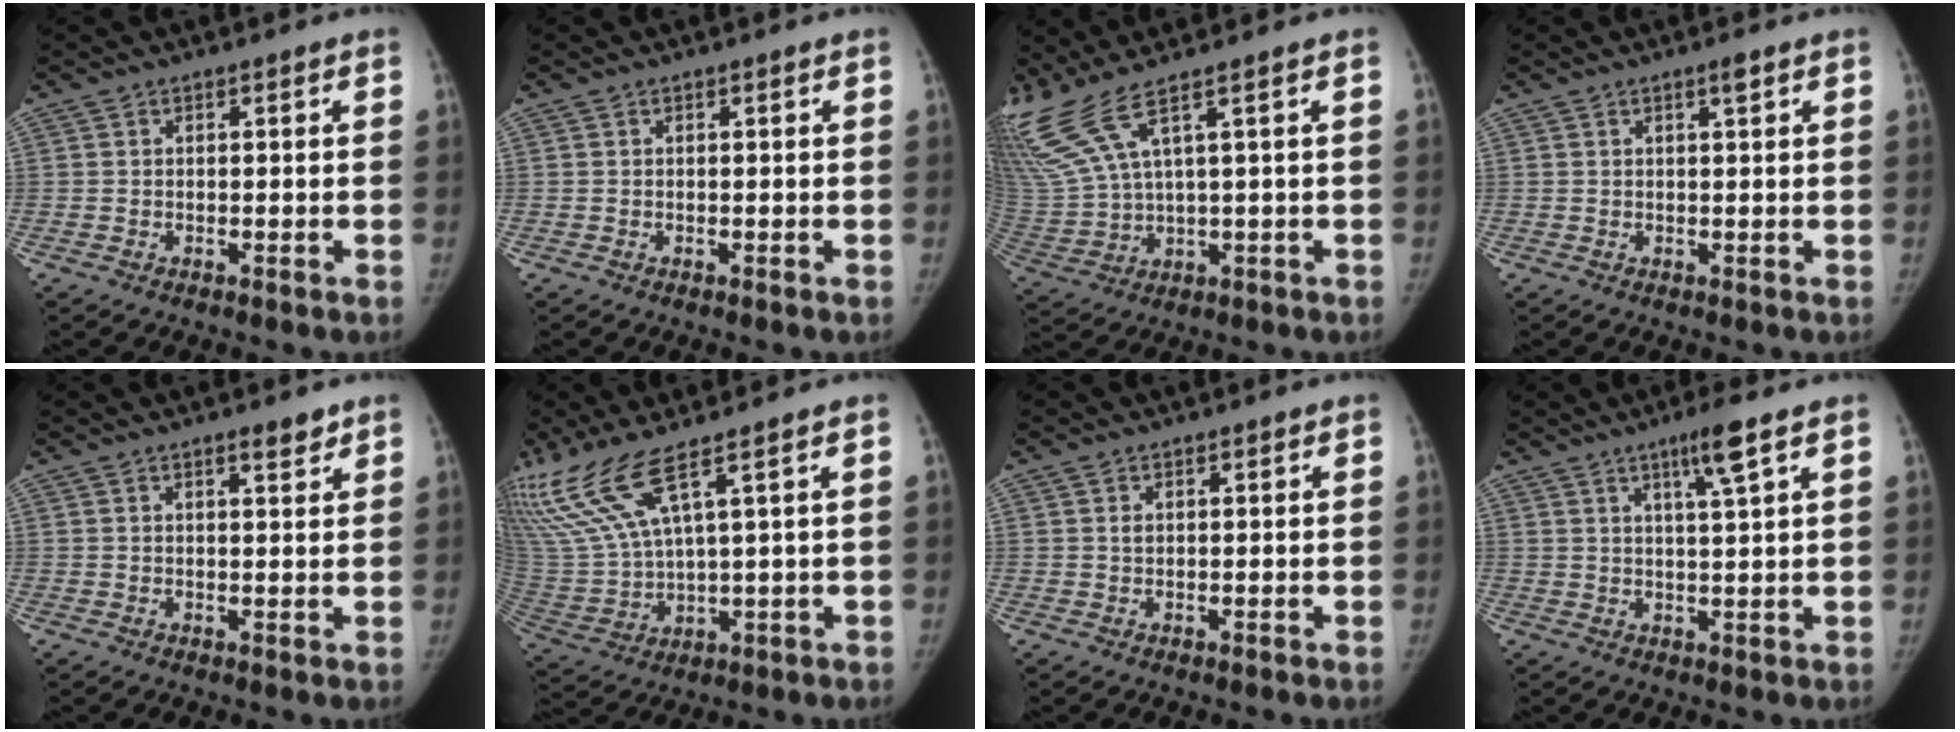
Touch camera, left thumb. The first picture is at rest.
{"total": 0.0}
{"total": 9.3, "force": [6.7, -0.3, 6.4], "torque": [-0.173, -0.025, 0.157]}
{"total": 1.2, "force": [0.7, 0.1, 1.0], "torque": [-0.011, -0.002, 0.010]}
{"total": 2.4, "force": [1.8, 0.7, 1.5], "torque": [-0.011, -0.012, 0.025]}
{"total": 11.7, "force": [7.7, 1.6, 8.7], "torque": [-0.213, -0.031, 0.176]}
{"total": 1.0, "force": [0.4, 0.7, 0.6], "torque": [-0.006, -0.002, 0.007]}
{"total": 5.6, "force": [3.1, -0.1, 4.6], "torque": [-0.079, -0.016, 0.055]}